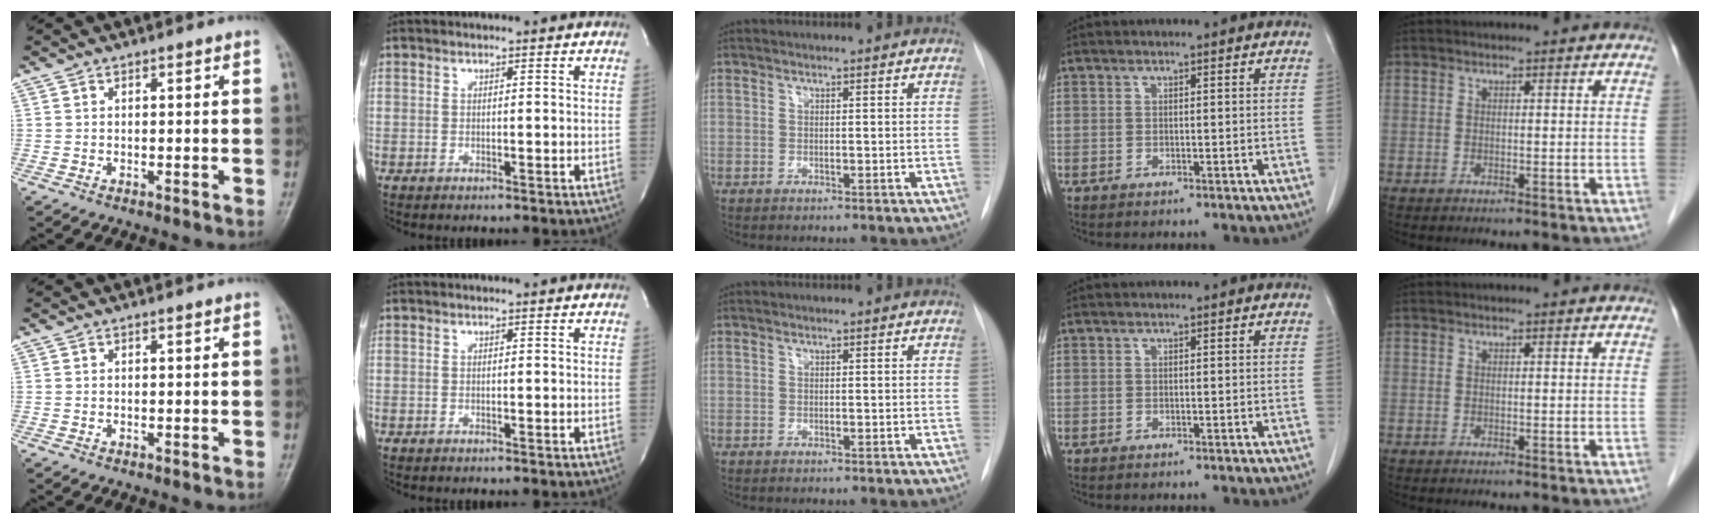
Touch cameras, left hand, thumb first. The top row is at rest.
{}